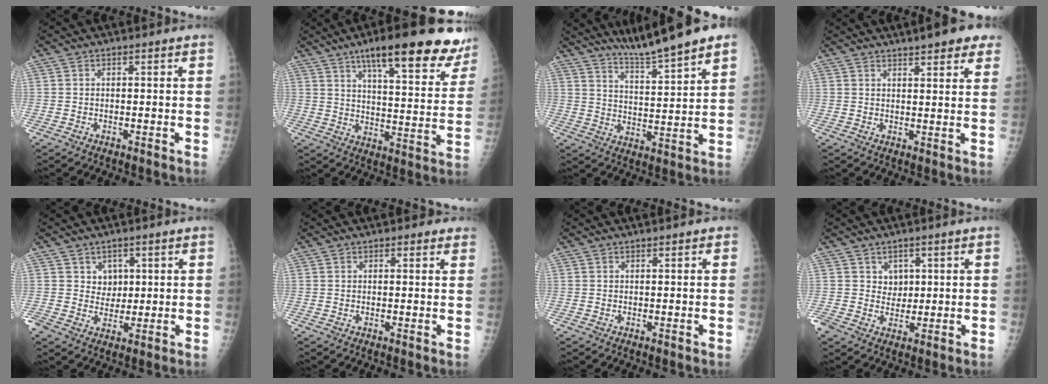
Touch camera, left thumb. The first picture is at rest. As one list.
[{"total": 21.9, "force": [15.1, 5.4, 14.9], "torque": [-0.169, -0.052, 0.206]}, {"total": 12.7, "force": [10.5, 0.4, 7.2], "torque": [-0.104, -0.056, 0.173]}, {"total": 9.3, "force": [6.7, 2.2, 6.1], "torque": [-0.058, -0.013, 0.078]}, {"total": 3.9, "force": [1.4, 3.4, 1.3], "torque": [0.008, -0.007, 0.021]}, {"total": 1.9, "force": [1.4, 0.9, 0.9], "torque": [0.003, -0.003, 0.009]}, {"total": 0.9, "force": [0.6, 0.4, 0.6], "torque": [-0.005, 0.000, 0.004]}, {"total": 3.6, "force": [1.1, 3.1, 1.4], "torque": [0.003, -0.007, 0.020]}]